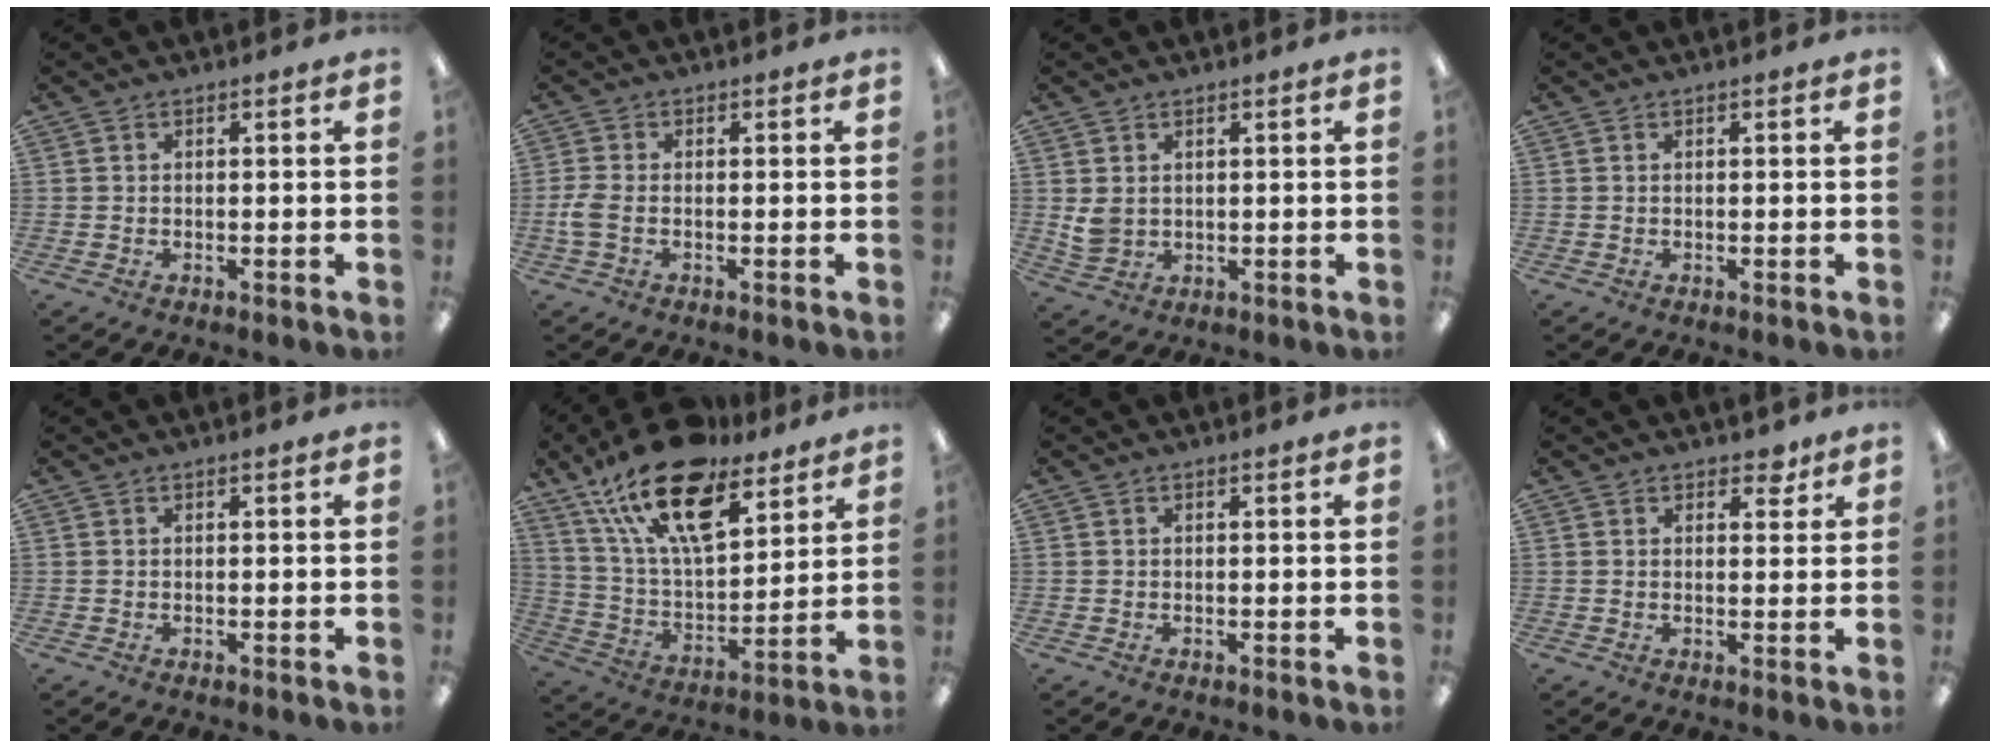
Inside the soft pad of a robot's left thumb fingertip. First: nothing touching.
{"total": 3.6, "force": [-0.7, 1.8, 3.1], "torque": [-0.071, 0.000, -0.016]}
{"total": 3.9, "force": [1.5, 3.0, 2.1], "torque": [-0.040, -0.005, 0.028]}
{"total": 0.0}
{"total": 0.0}
{"total": 21.9, "force": [14.7, 9.5, 13.2], "torque": [-0.242, -0.080, 0.260]}
{"total": 0.0}
{"total": 3.1, "force": [2.1, 1.9, 1.0], "torque": [-0.001, -0.006, 0.034]}